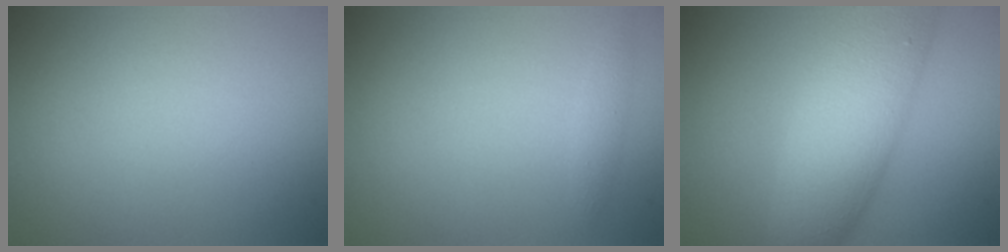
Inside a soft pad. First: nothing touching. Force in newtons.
{"total": 0.8, "press": 0.8, "slide": 0.1}
{"total": 8.3, "press": 8.3, "slide": 0.1}